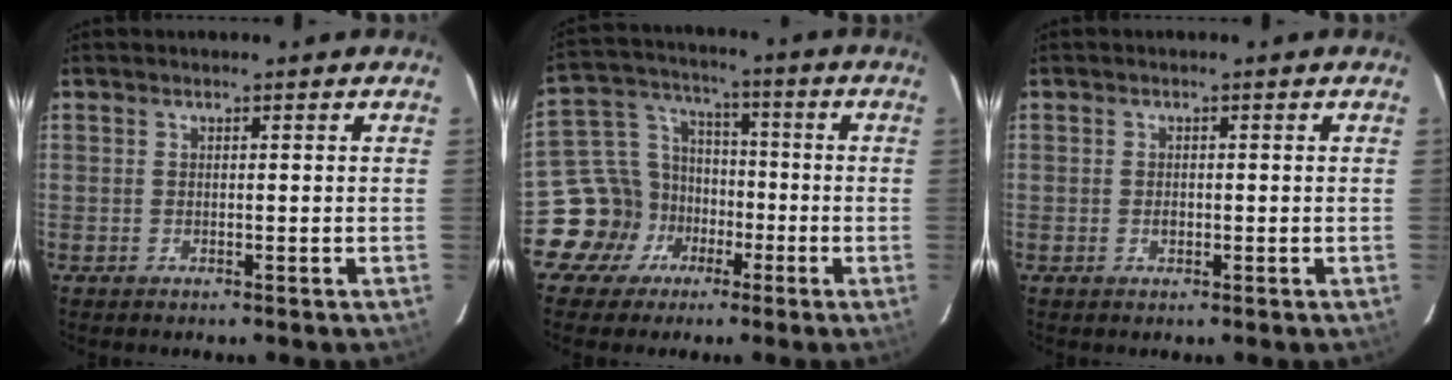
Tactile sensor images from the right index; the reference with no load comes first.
{"total": 11.9, "force": [-5.4, 10.2, 2.8], "torque": [-0.079, 0.042, -0.081]}
{"total": 1.1, "force": [-0.3, 0.8, 0.7], "torque": [-0.010, 0.002, -0.005]}